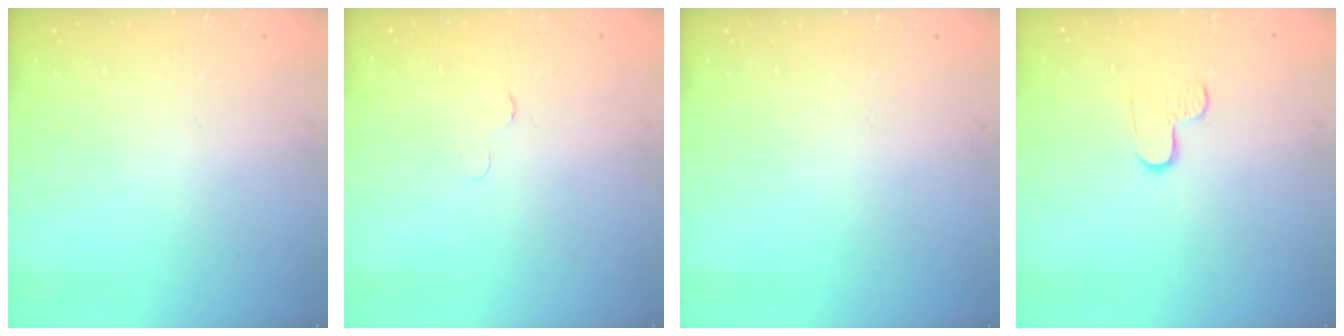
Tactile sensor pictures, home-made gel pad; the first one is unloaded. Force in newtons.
{"total": 3.5, "press": 3.5, "slide": 0.3}
{"total": 0.0}
{"total": 5.1, "press": 5.0, "slide": 0.4}